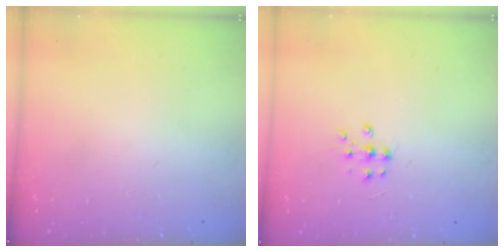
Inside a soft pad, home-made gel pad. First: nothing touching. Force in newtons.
{"total": 5.6, "press": 5.6, "slide": 0.5}